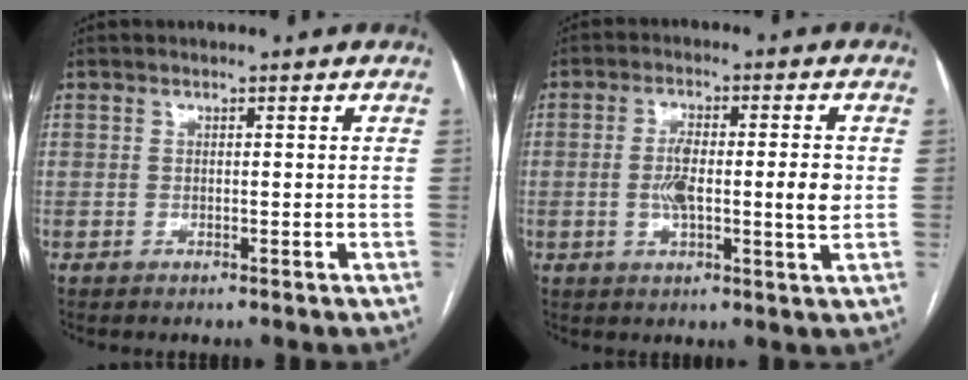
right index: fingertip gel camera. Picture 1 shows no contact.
{"total": 8.2, "force": [-0.3, 1.6, 8.1], "torque": [-0.139, 0.004, -0.008]}